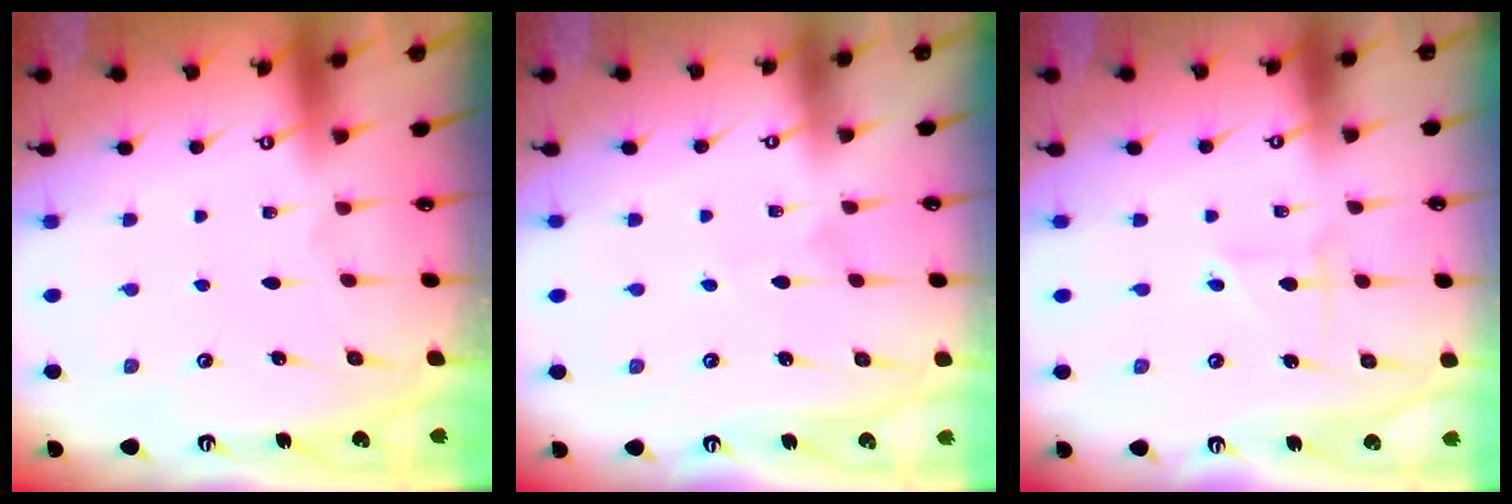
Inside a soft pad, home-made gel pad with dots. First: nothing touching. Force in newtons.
{"total": 3.4, "press": 3.4, "slide": 0.3}
{"total": 2.2, "press": 2.1, "slide": 0.8}